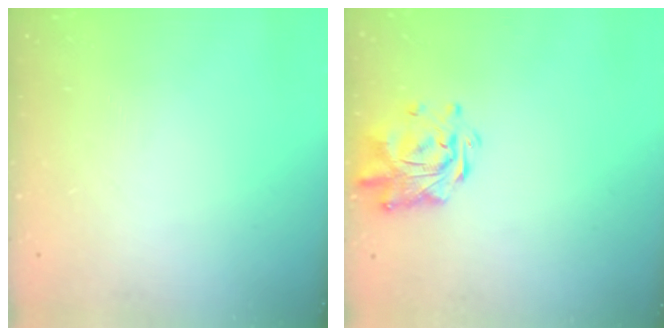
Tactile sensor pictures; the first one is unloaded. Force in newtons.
{"total": 1.9, "press": 1.8, "slide": 0.6}